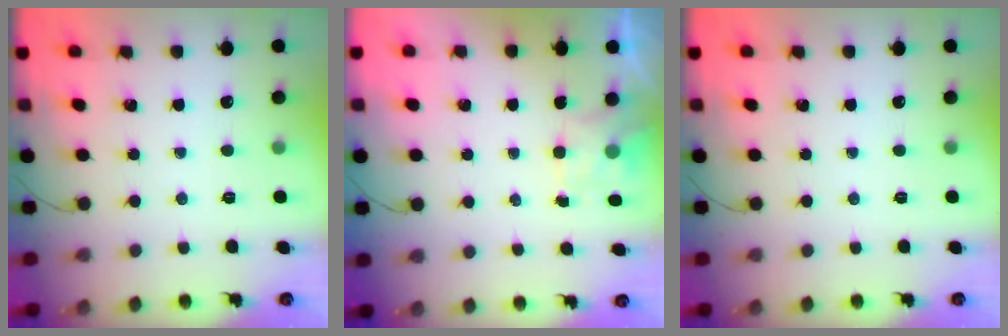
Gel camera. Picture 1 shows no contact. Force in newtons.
{"total": 2.0, "press": 1.6, "slide": 1.2}
{"total": 0.0}